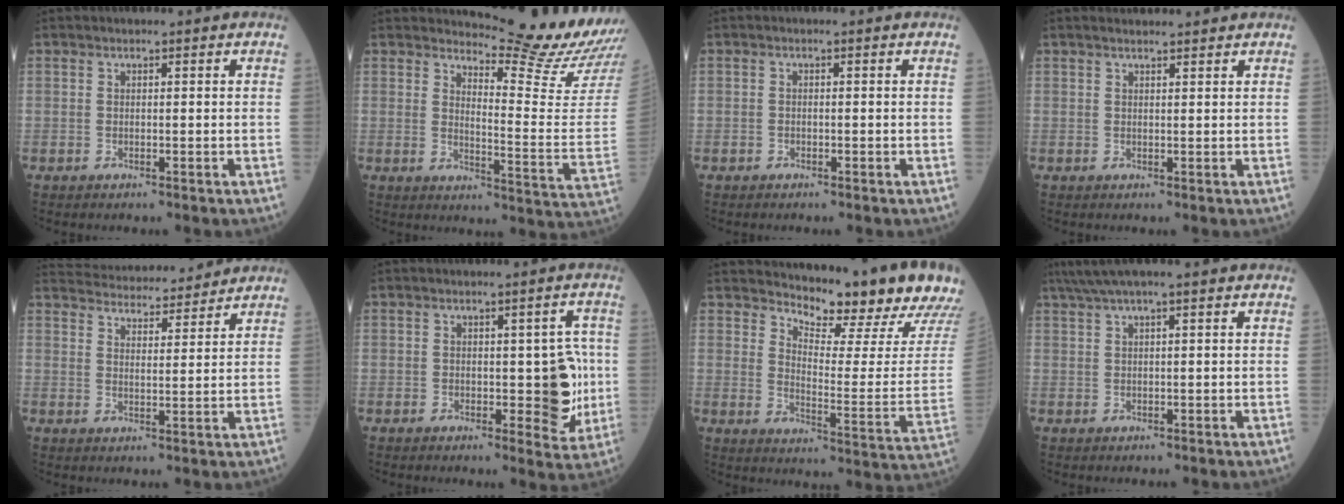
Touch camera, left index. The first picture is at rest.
{"total": 15.7, "force": [15.2, -1.9, 3.1], "torque": [-0.053, -0.128, 0.183]}
{"total": 0.0}
{"total": 3.9, "force": [3.7, 0.4, 1.1], "torque": [-0.016, 0.028, 0.058]}
{"total": 16.0, "force": [15.3, 2.6, 3.9], "torque": [-0.066, 0.033, 0.225]}
{"total": 6.4, "force": [-0.5, 3.1, 5.6], "torque": [-0.060, 0.007, 0.005]}
{"total": 16.6, "force": [15.2, 0.5, 6.7], "torque": [-0.107, -0.088, 0.194]}
{"total": 4.8, "force": [3.6, -0.4, 3.1], "torque": [-0.063, 0.034, 0.073]}